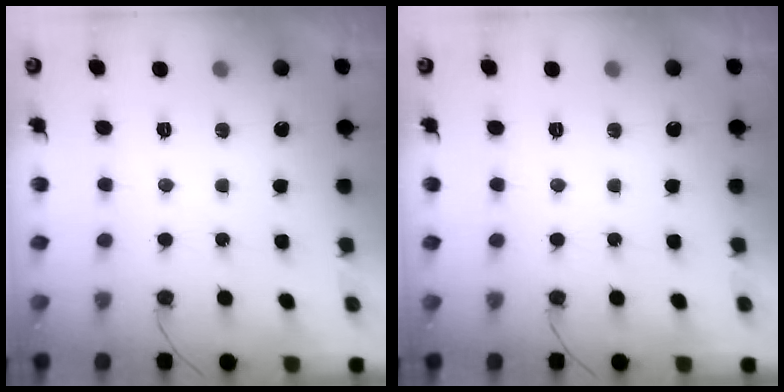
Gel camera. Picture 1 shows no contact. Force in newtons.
{"total": 0.0}